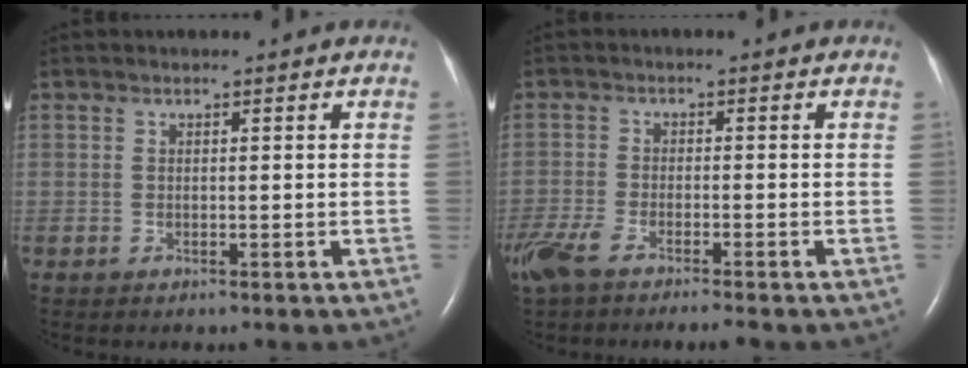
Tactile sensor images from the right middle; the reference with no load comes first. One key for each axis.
{"total": 8.3, "fx": -6.5, "fy": 1.2, "fz": 5.0, "tx": -0.098, "ty": -0.015, "tz": -0.116}